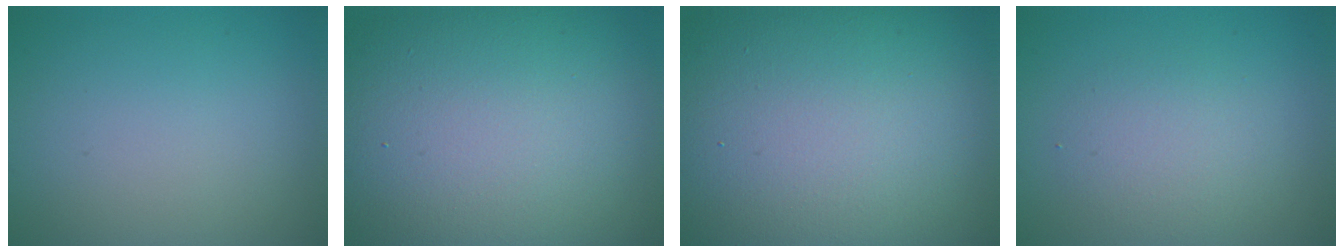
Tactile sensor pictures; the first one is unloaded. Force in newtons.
{"total": 17.8, "press": 17.8, "slide": 1.1}
{"total": 22.9, "press": 22.9, "slide": 1.8}
{"total": 2.8, "press": 2.8, "slide": 0.2}